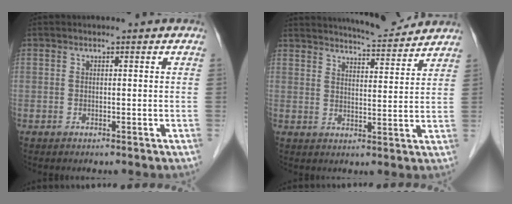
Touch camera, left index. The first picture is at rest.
{"total": 10.0, "force": [9.5, 0.6, 2.9], "torque": [-0.049, 0.003, 0.132]}